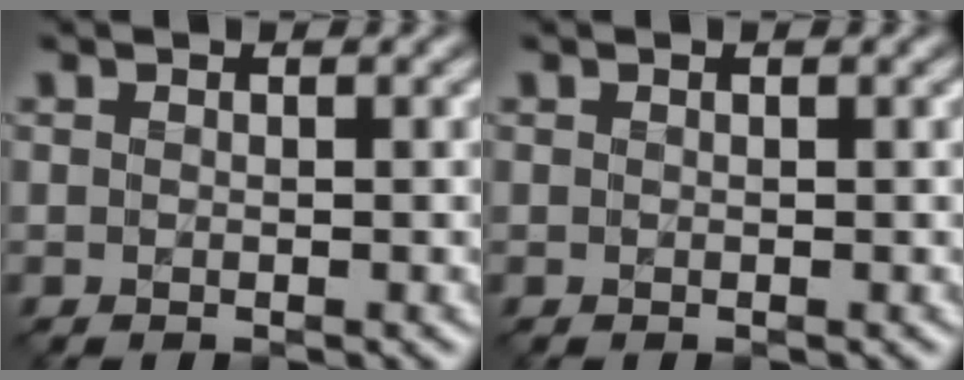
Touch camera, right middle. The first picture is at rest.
{"total": 0.0}